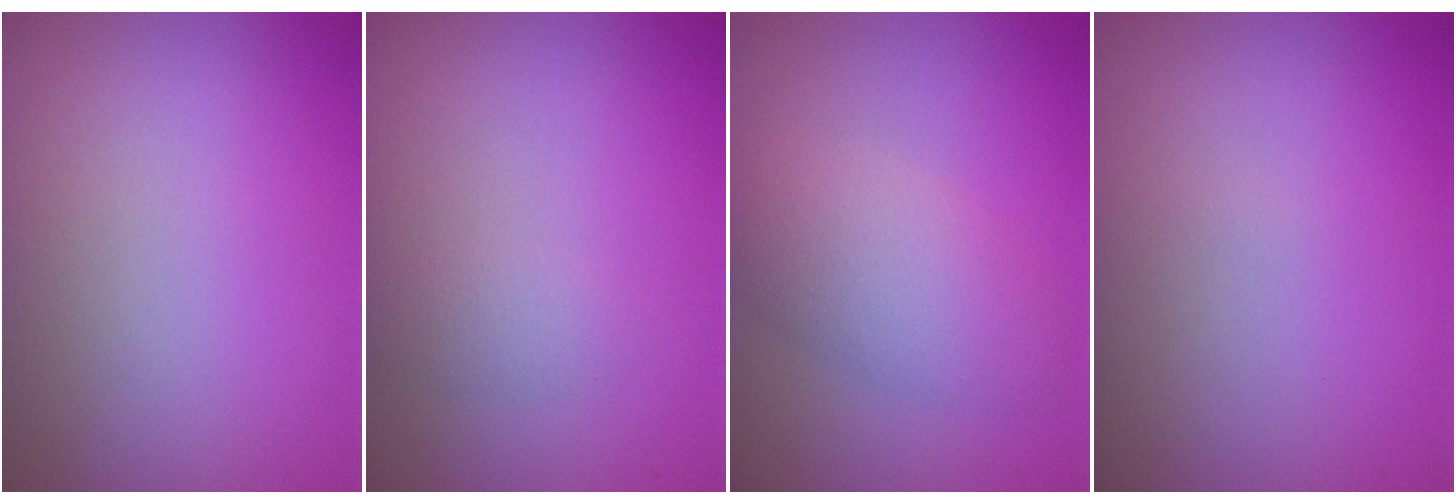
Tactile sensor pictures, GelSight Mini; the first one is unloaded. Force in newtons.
{"total": 1.3, "press": 1.3, "slide": 0.1}
{"total": 4.6, "press": 4.6, "slide": 0.2}
{"total": 0.0}